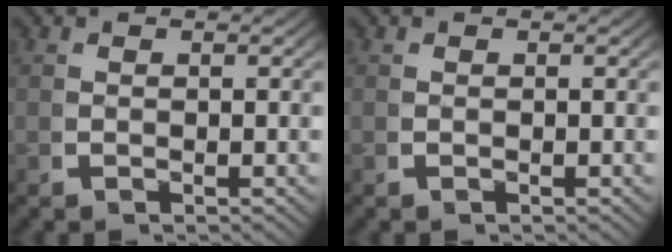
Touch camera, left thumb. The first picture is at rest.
{"total": 0.0}